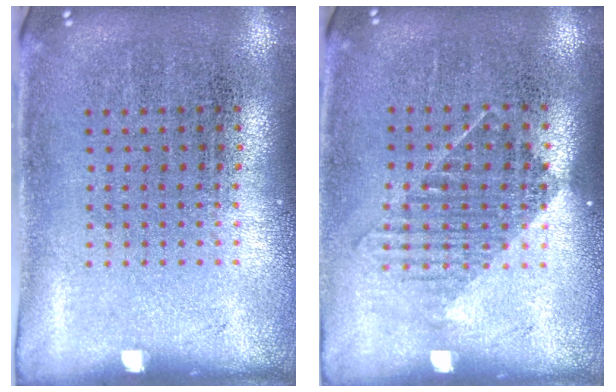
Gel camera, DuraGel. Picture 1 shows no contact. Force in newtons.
{"total": 1.2, "press": 1.0, "slide": 0.7}